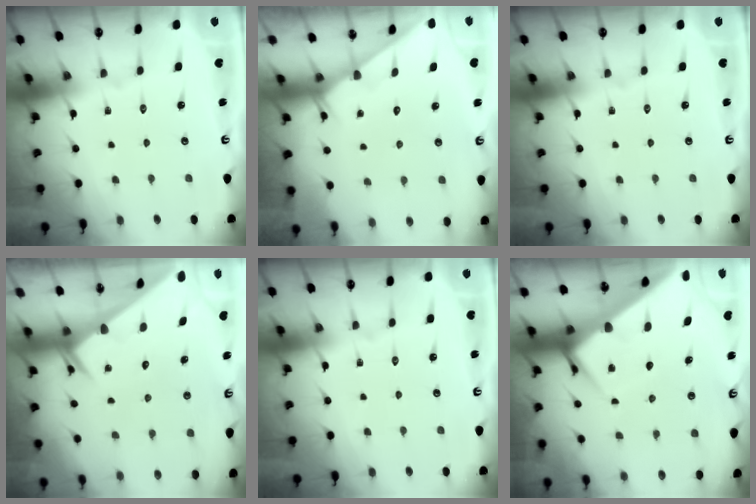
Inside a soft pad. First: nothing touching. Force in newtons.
{"total": 2.7, "press": 2.7, "slide": 0.2}
{"total": 0.0}
{"total": 2.6, "press": 2.6, "slide": 0.1}
{"total": 0.0}
{"total": 7.3, "press": 7.3, "slide": 0.7}